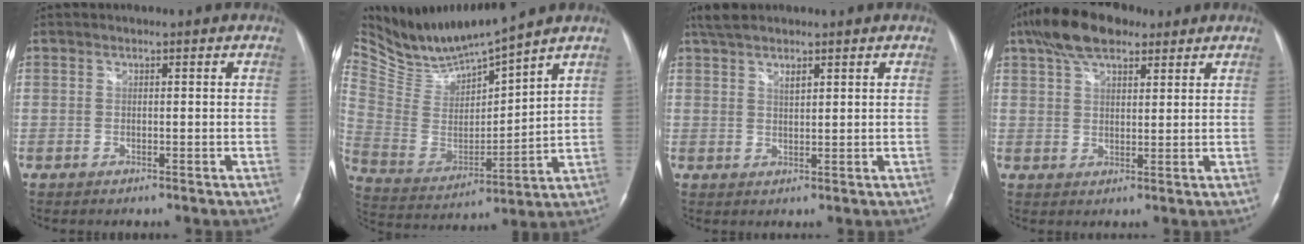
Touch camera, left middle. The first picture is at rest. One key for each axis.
{"total": 13.6, "fx": 12.9, "fy": -0.1, "fz": 4.3, "tx": -0.094, "ty": -0.017, "tz": 0.258}
{"total": 5.1, "fx": 3.7, "fy": 1.5, "fz": 3.2, "tx": -0.070, "ty": 0.009, "tz": 0.068}
{"total": 9.9, "fx": 6.7, "fy": 4.0, "fz": 6.1, "tx": -0.120, "ty": 0.028, "tz": 0.120}